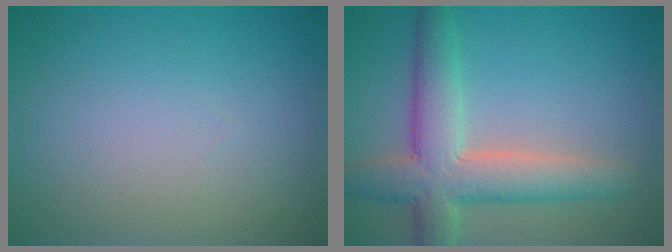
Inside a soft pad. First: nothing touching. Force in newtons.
{"total": 6.9, "press": 6.9, "slide": 0.6}